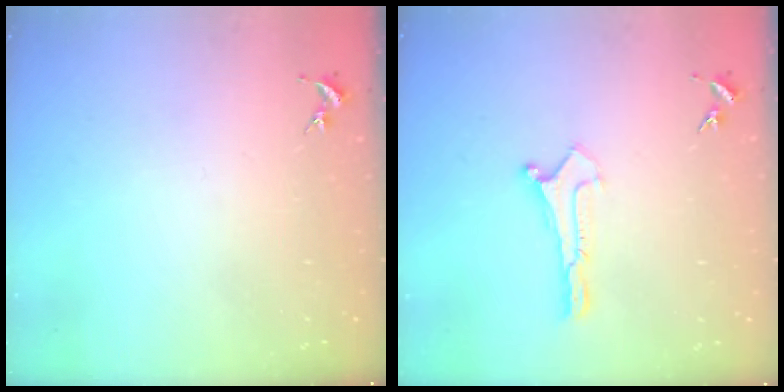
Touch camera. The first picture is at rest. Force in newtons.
{"total": 0.0}